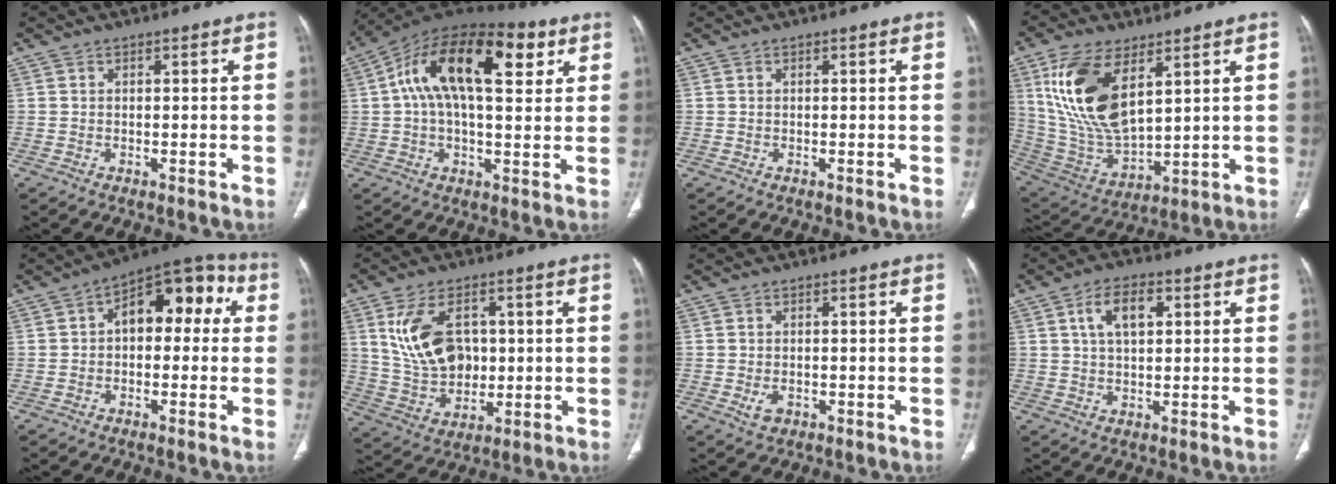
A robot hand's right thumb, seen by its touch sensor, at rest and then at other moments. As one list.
[{"total": 21.6, "force": [6.8, 10.2, 17.7], "torque": [-0.288, 0.030, 0.102]}, {"total": 0.0}, {"total": 18.4, "force": [7.3, 9.0, 14.3], "torque": [-0.271, -0.028, 0.154]}, {"total": 12.7, "force": [1.9, 7.5, 10.1], "torque": [-0.096, 0.045, 0.016]}, {"total": 13.5, "force": [3.0, 9.1, 9.5], "torque": [-0.153, -0.007, 0.069]}, {"total": 2.5, "force": [-0.7, 1.8, 1.6], "torque": [-0.023, 0.001, -0.005]}, {"total": 7.2, "force": [2.4, 3.9, 5.6], "torque": [-0.095, 0.004, 0.041]}]